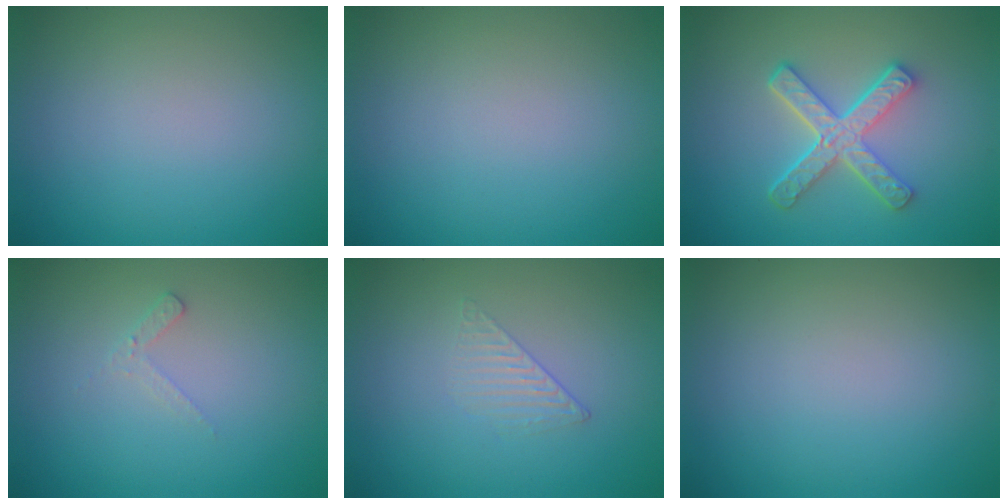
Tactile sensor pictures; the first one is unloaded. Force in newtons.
{"total": 0.0}
{"total": 4.8, "press": 3.6, "slide": 3.2}
{"total": 1.2, "press": 1.1, "slide": 0.3}
{"total": 1.4, "press": 0.3, "slide": 1.4}
{"total": 0.0}